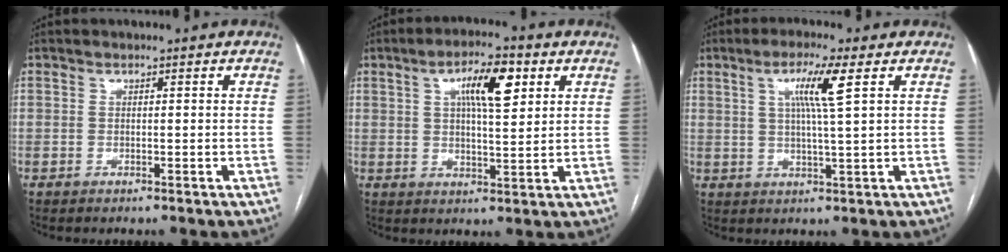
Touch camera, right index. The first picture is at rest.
{"total": 8.6, "force": [3.3, 2.2, 7.6], "torque": [-0.131, 0.013, 0.054]}
{"total": 6.5, "force": [2.3, -0.6, 6.1], "torque": [-0.113, 0.001, 0.041]}